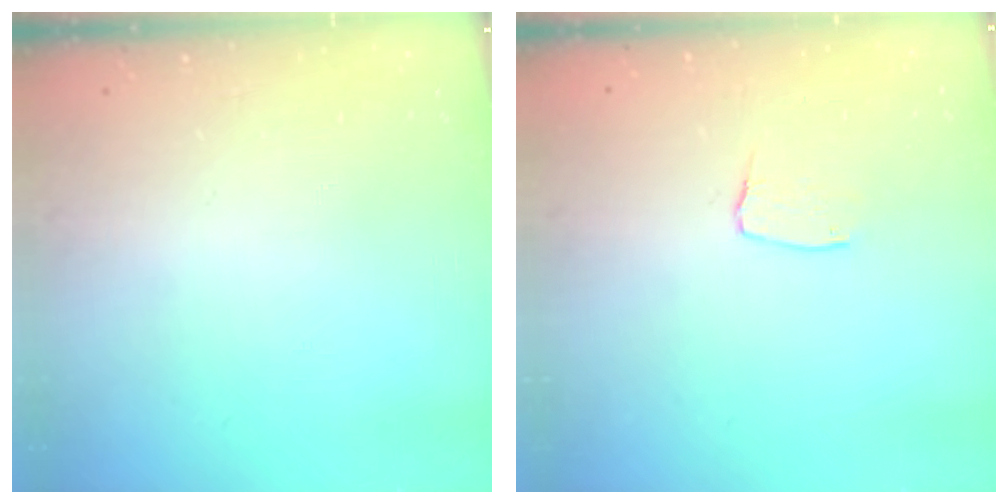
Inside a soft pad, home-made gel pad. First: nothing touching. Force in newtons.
{"total": 4.7, "press": 4.7, "slide": 0.3}